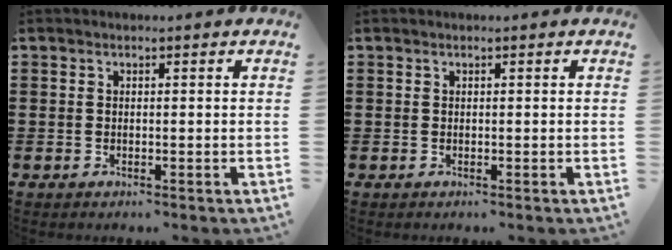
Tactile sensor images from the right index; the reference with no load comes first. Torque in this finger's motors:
{"motor_torque": [0.08, 0.03, 0.03, 0.01]}